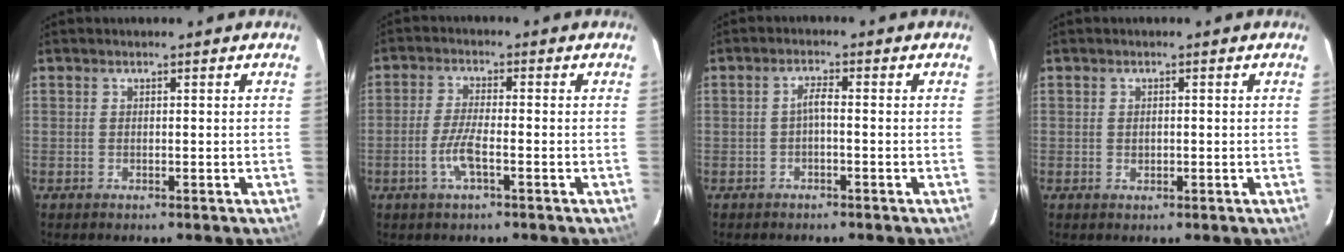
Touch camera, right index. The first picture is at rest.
{"total": 5.1, "force": [-2.1, 0.8, 4.6], "torque": [-0.098, -0.001, -0.043]}
{"total": 1.9, "force": [-0.7, 0.2, 1.7], "torque": [-0.035, 0.007, -0.014]}
{"total": 0.9, "force": [0.0, 0.7, 0.5], "torque": [-0.005, 0.003, 0.000]}